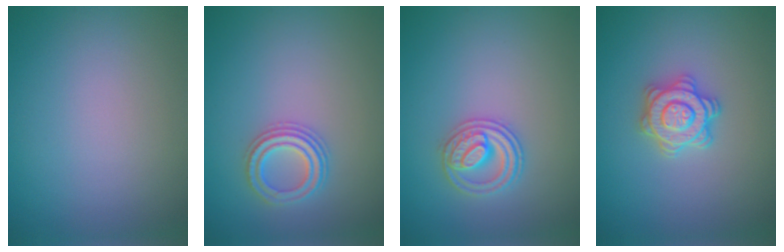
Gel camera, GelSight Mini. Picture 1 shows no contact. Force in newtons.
{"total": 2.5, "press": 2.4, "slide": 0.4}
{"total": 2.7, "press": 2.6, "slide": 0.3}
{"total": 3.6, "press": 3.3, "slide": 1.4}